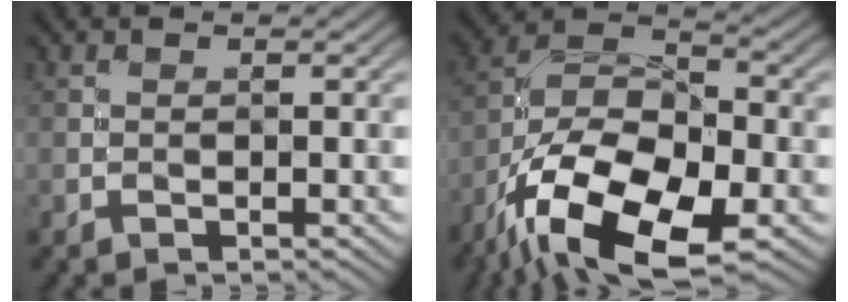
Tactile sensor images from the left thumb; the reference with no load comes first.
{"total": 16.3, "force": [-9.3, 7.2, 11.3], "torque": [-0.224, -0.021, -0.178]}